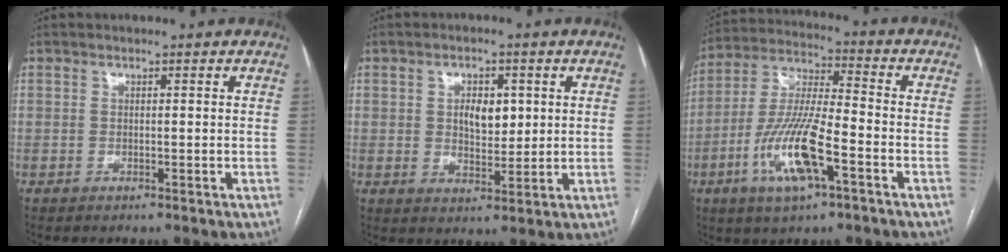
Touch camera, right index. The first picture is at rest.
{"total": 5.0, "force": [1.1, 2.9, 3.9], "torque": [-0.059, 0.001, 0.023]}
{"total": 13.9, "force": [-5.6, 2.8, 12.5], "torque": [-0.258, -0.005, -0.101]}